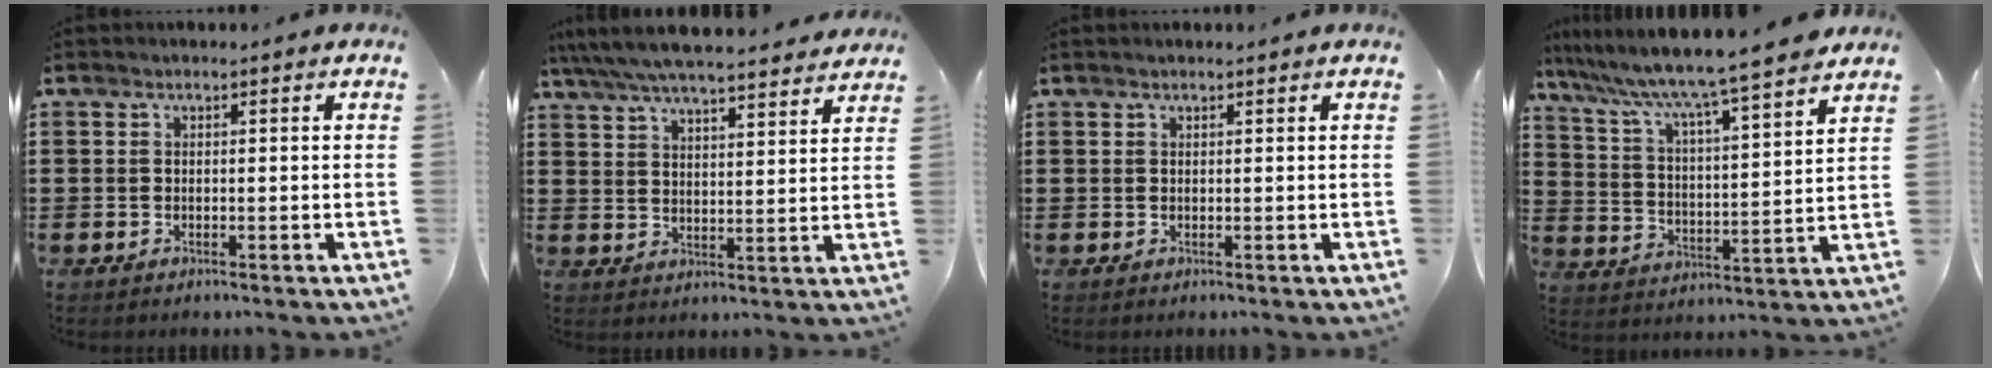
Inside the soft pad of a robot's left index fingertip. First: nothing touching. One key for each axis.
{"total": 6.3, "fx": 6.0, "fy": 0.4, "fz": 2.1, "tx": -0.064, "ty": -0.030, "tz": 0.104}
{"total": 0.5, "fx": 0.4, "fy": 0.0, "fz": 0.3, "tx": -0.007, "ty": 0.000, "tz": 0.009}
{"total": 7.0, "fx": 6.4, "fy": -0.8, "fz": 2.8, "tx": -0.084, "ty": -0.055, "tz": 0.100}